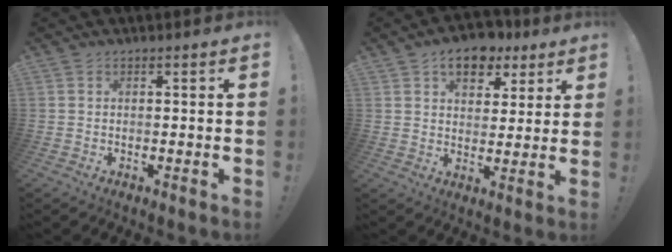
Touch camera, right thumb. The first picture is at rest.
{"total": 10.1, "force": [5.8, 6.4, 5.2], "torque": [-0.076, -0.026, 0.108]}